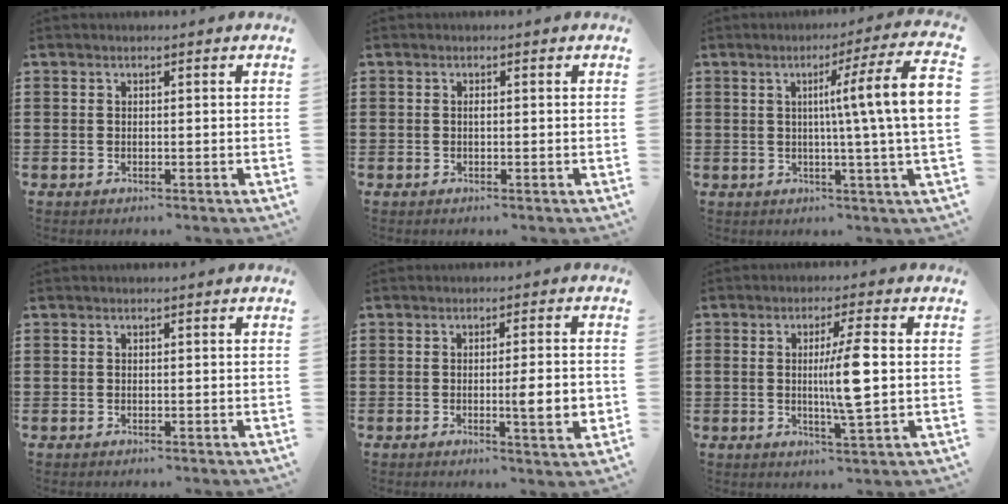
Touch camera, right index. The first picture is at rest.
{"total": 0.5, "force": [0.0, 0.2, 0.5], "torque": [-0.013, -0.004, 0.001]}
{"total": 10.3, "force": [1.1, -0.7, 10.2], "torque": [-0.172, -0.010, 0.007]}
{"total": 0.0}
{"total": 5.7, "force": [-0.8, 0.7, 5.6], "torque": [-0.085, -0.011, -0.014]}
{"total": 7.2, "force": [0.4, 0.3, 7.2], "torque": [-0.130, -0.002, 0.000]}